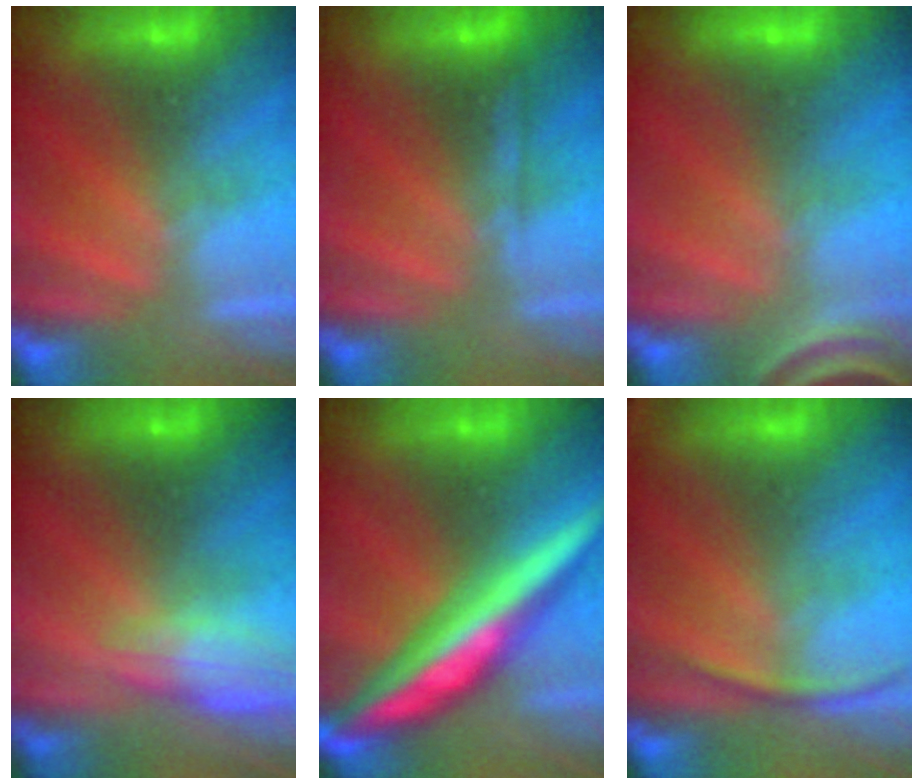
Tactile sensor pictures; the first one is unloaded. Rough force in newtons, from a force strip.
{"total": 2.2}
{"total": 7.4}
{"total": 2.8}
{"total": 6.3}
{"total": 2.8}